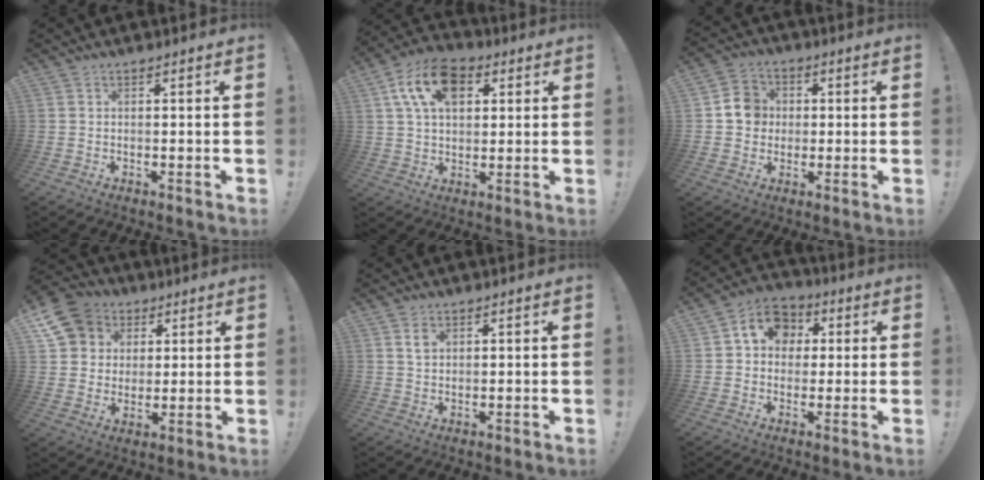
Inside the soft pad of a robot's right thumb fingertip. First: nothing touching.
{"total": 14.5, "force": [5.6, 9.5, 9.5], "torque": [-0.156, -0.003, 0.108]}
{"total": 8.3, "force": [0.6, 7.9, 2.6], "torque": [-0.026, 0.008, 0.016]}
{"total": 12.1, "force": [5.0, 10.2, 4.2], "torque": [-0.064, -0.023, 0.105]}
{"total": 2.8, "force": [1.6, 1.6, 1.6], "torque": [-0.011, -0.008, 0.025]}
{"total": 11.3, "force": [3.3, 9.2, 5.8], "torque": [-0.085, 0.004, 0.066]}